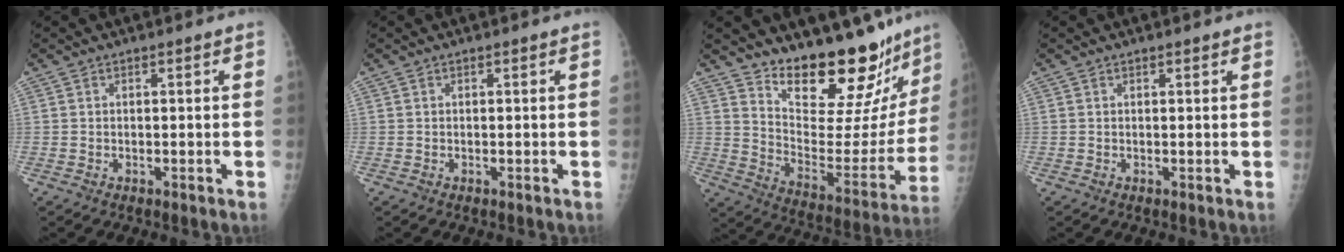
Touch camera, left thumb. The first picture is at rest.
{"total": 0.0}
{"total": 23.8, "force": [20.6, 6.3, 10.1], "torque": [-0.109, -0.161, 0.291]}
{"total": 0.7, "force": [0.6, 0.2, 0.4], "torque": [-0.006, -0.003, 0.008]}